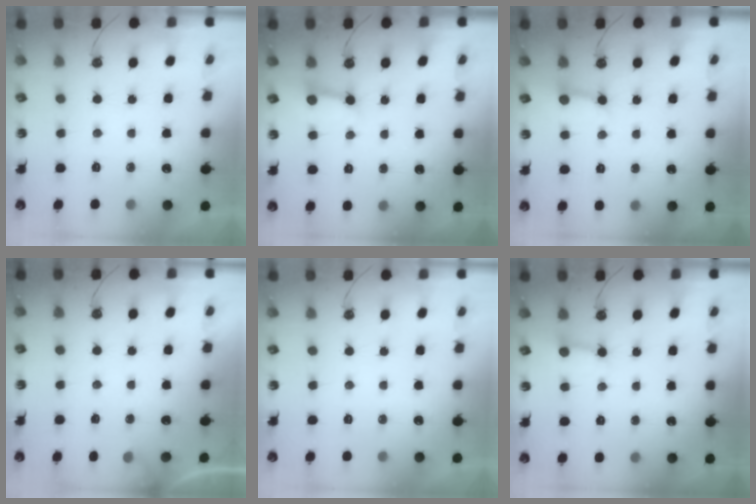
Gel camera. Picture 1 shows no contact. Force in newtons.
{"total": 3.6, "press": 3.6, "slide": 0.6}
{"total": 3.0, "press": 3.0, "slide": 0.5}
{"total": 5.3, "press": 5.3, "slide": 0.5}
{"total": 0.0}
{"total": 2.7, "press": 2.7, "slide": 0.3}